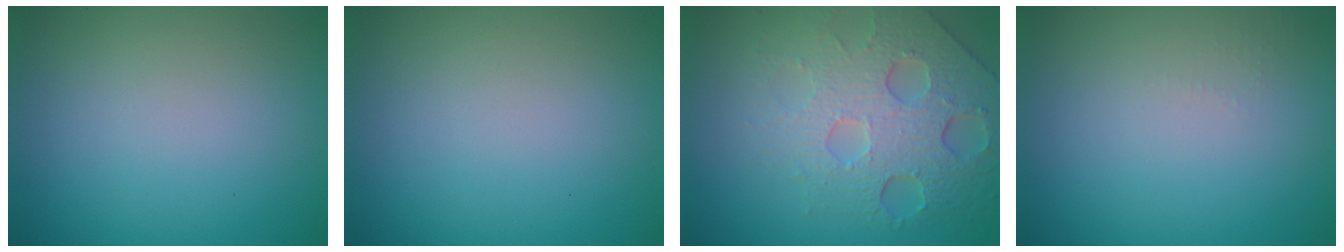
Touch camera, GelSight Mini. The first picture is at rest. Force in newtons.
{"total": 0.0}
{"total": 7.5, "press": 5.2, "slide": 5.4}
{"total": 0.6, "press": 0.6, "slide": 0.3}